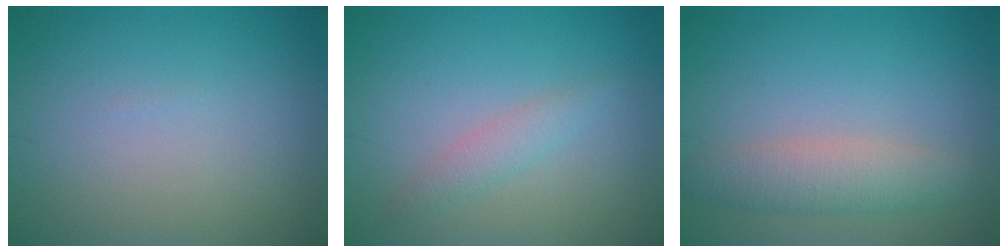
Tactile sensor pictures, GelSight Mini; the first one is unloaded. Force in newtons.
{"total": 1.6, "press": 1.6, "slide": 0.1}
{"total": 3.6, "press": 3.5, "slide": 0.2}